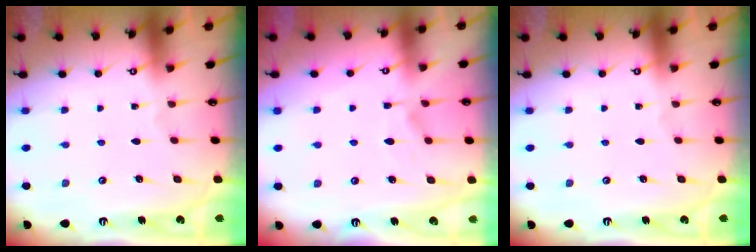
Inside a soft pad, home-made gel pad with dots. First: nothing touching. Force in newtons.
{"total": 1.6, "press": 1.3, "slide": 1.0}
{"total": 0.0}